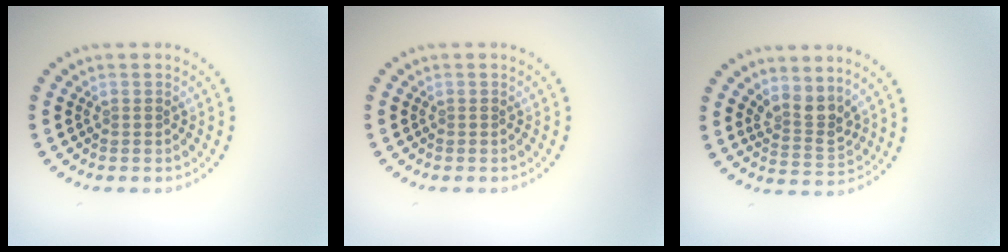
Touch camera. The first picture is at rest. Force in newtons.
{"total": 0.0}
{"total": 2.7, "press": 2.1, "slide": 1.7}